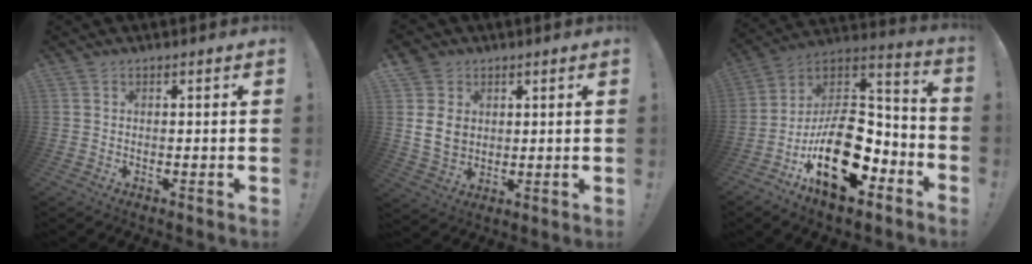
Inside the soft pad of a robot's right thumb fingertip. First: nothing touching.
{"total": 8.3, "force": [2.2, 7.0, 3.9], "torque": [-0.073, -0.008, 0.045]}
{"total": 24.7, "force": [-8.8, 12.7, 19.3], "torque": [-0.337, 0.045, -0.138]}